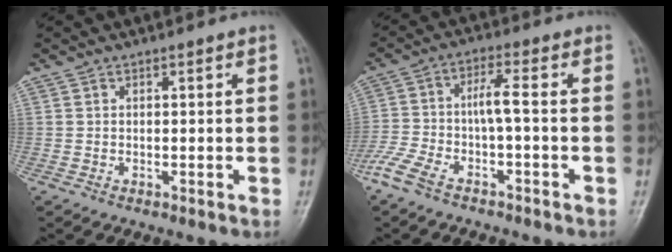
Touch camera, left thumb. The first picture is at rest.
{"total": 8.4, "force": [-3.9, 1.4, 7.3], "torque": [-0.174, 0.026, -0.076]}